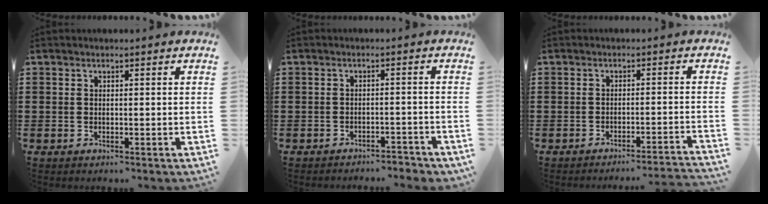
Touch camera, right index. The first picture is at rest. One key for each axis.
{"total": 2.1, "fx": -2.1, "fy": 0.2, "fz": 0.3, "tx": -0.011, "ty": 0.001, "tz": -0.043}
{"total": 2.4, "fx": -2.2, "fy": -0.5, "fz": 0.9, "tx": -0.017, "ty": -0.004, "tz": -0.046}